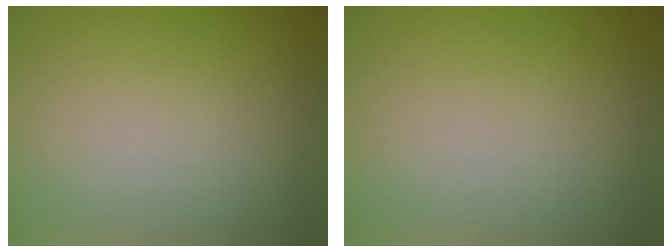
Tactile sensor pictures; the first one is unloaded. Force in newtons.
{"total": 0.0}